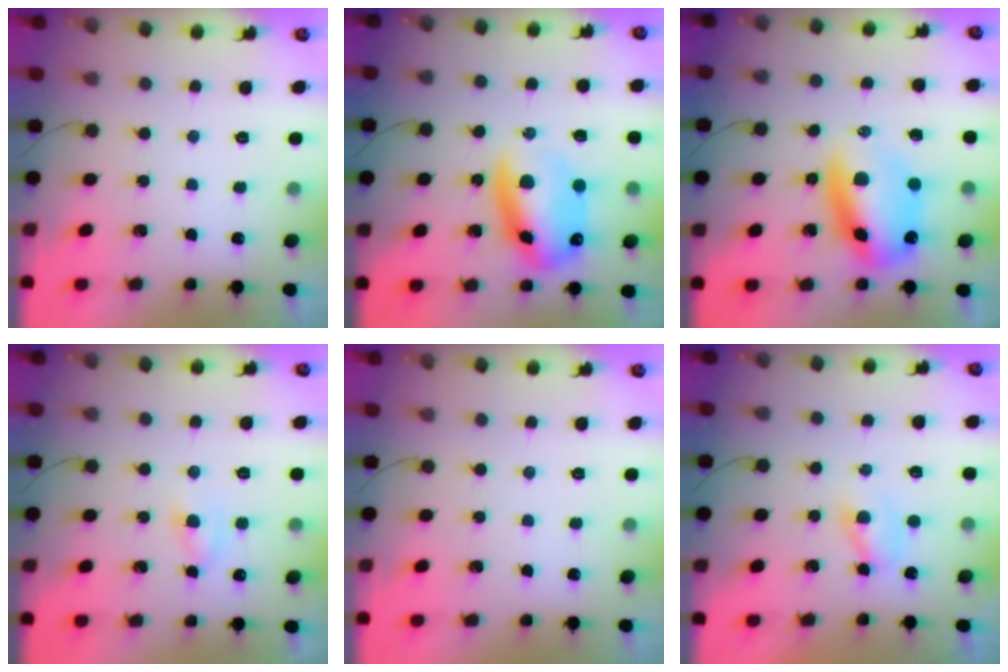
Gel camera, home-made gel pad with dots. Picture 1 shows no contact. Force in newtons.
{"total": 14.2, "press": 13.8, "slide": 3.6}
{"total": 12.2, "press": 11.7, "slide": 3.4}
{"total": 2.9, "press": 2.8, "slide": 0.9}
{"total": 0.0}
{"total": 1.9, "press": 1.7, "slide": 0.9}